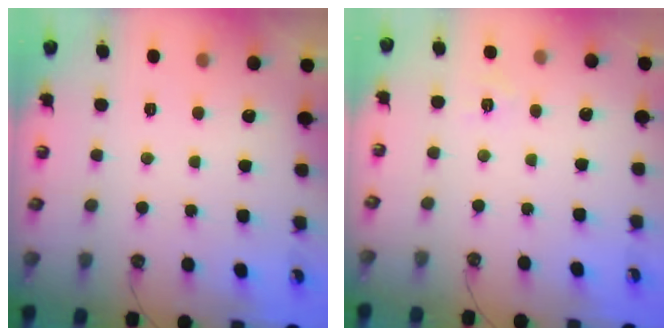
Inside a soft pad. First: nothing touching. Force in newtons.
{"total": 3.1, "press": 3.0, "slide": 0.4}